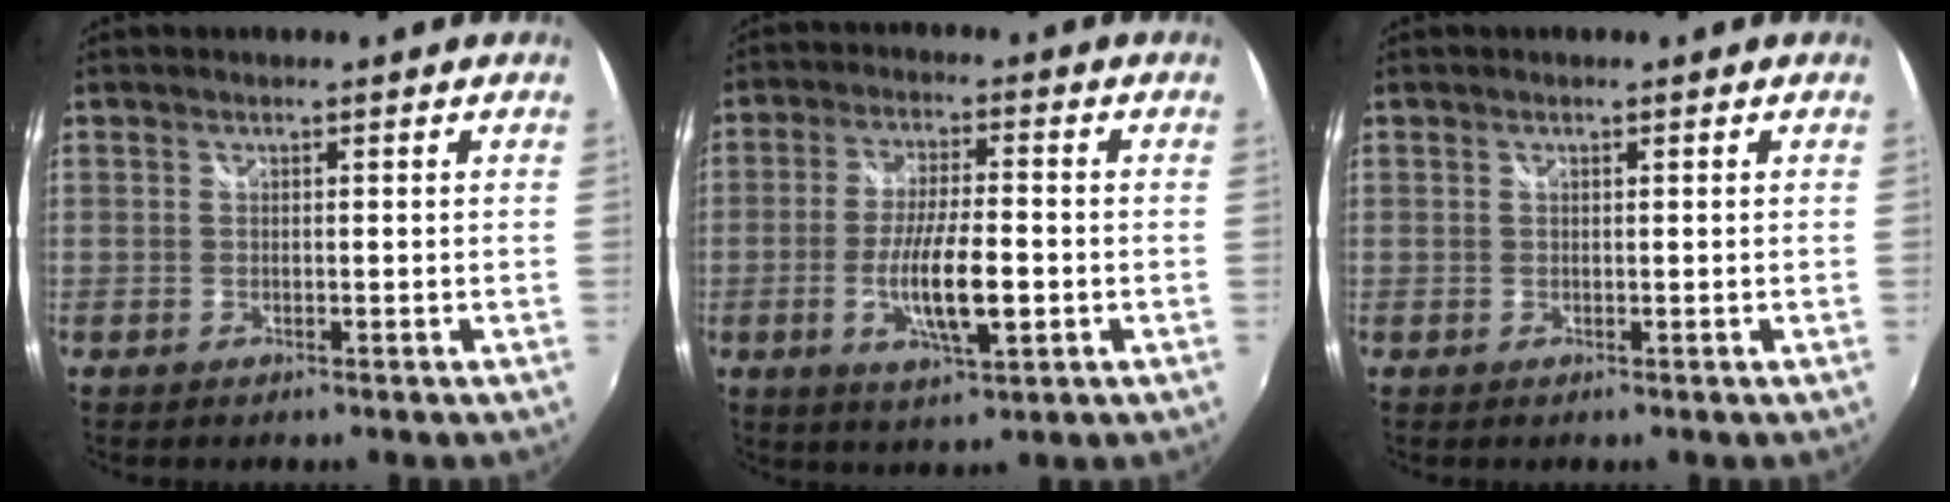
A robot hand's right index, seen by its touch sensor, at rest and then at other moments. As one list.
[{"total": 10.3, "force": [-2.7, 2.4, 9.7], "torque": [-0.184, -0.012, -0.045]}, {"total": 0.0}]